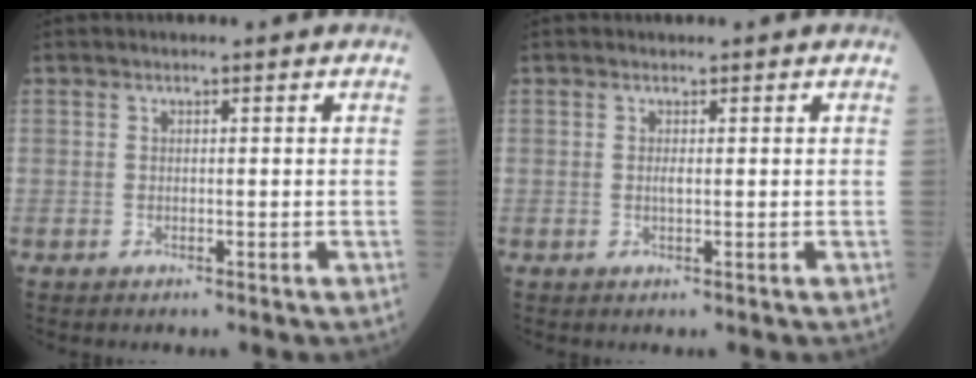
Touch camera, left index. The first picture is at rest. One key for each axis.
{"total": 0.6, "fx": 0.1, "fy": 0.1, "fz": 0.6, "tx": -0.017, "ty": -0.002, "tz": 0.001}